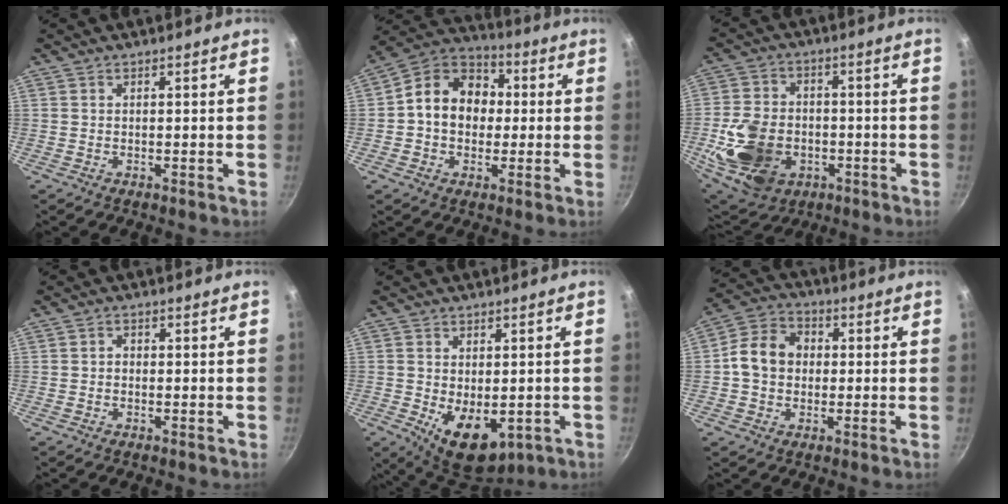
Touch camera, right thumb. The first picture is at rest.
{"total": 13.2, "force": [0.6, 10.6, 7.9], "torque": [-0.088, 0.030, -0.012]}
{"total": 15.7, "force": [-3.9, 11.8, 9.6], "torque": [-0.169, 0.017, -0.057]}
{"total": 1.3, "force": [-0.2, 1.1, 0.7], "torque": [-0.015, 0.006, -0.008]}
{"total": 10.7, "force": [-2.2, 6.5, 8.1], "torque": [-0.102, -0.015, -0.016]}
{"total": 9.6, "force": [0.2, 7.8, 5.5], "torque": [-0.071, 0.020, -0.017]}